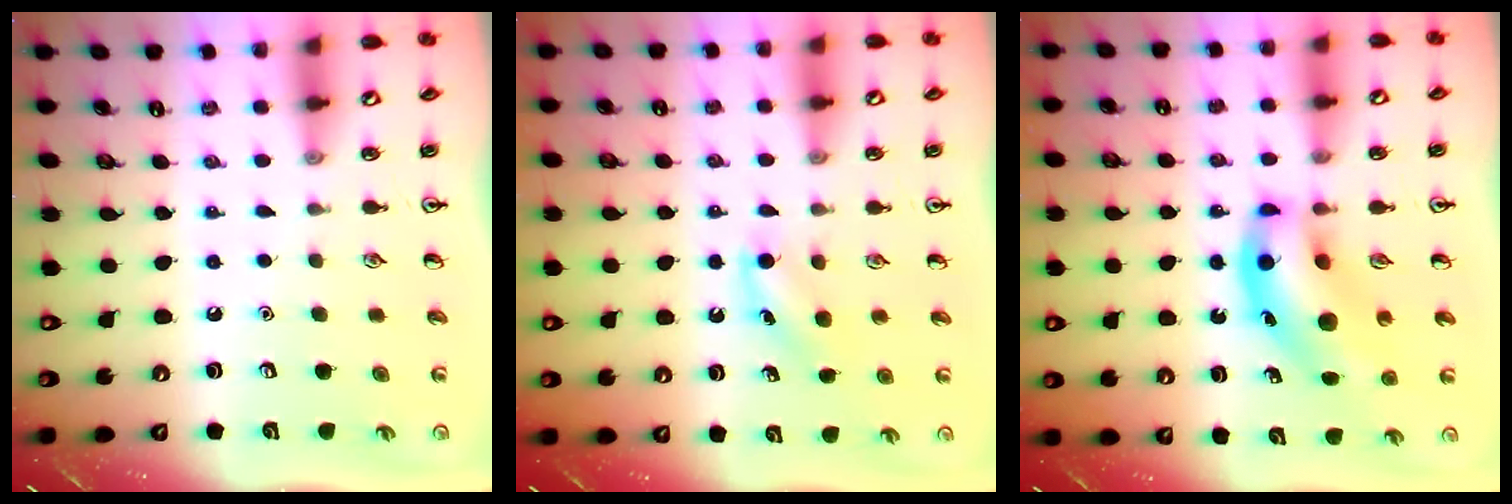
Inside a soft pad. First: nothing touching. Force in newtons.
{"total": 5.1, "press": 4.7, "slide": 1.8}
{"total": 12.8, "press": 12.4, "slide": 3.5}